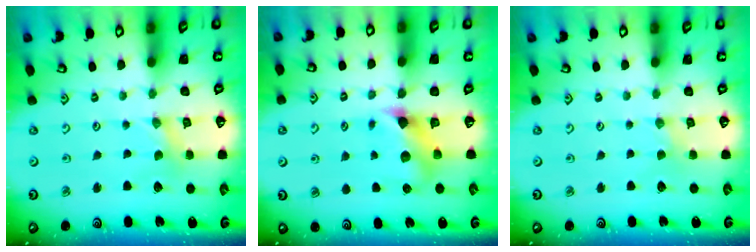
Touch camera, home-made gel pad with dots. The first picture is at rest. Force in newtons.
{"total": 6.7, "press": 6.6, "slide": 0.8}
{"total": 0.0}